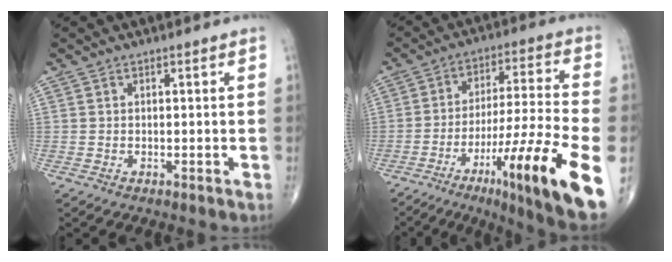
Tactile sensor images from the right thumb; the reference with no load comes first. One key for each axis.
{"total": 21.2, "fx": -9.0, "fy": 1.9, "fz": 19.2, "tx": -0.293, "ty": 0.035, "tz": -0.137}